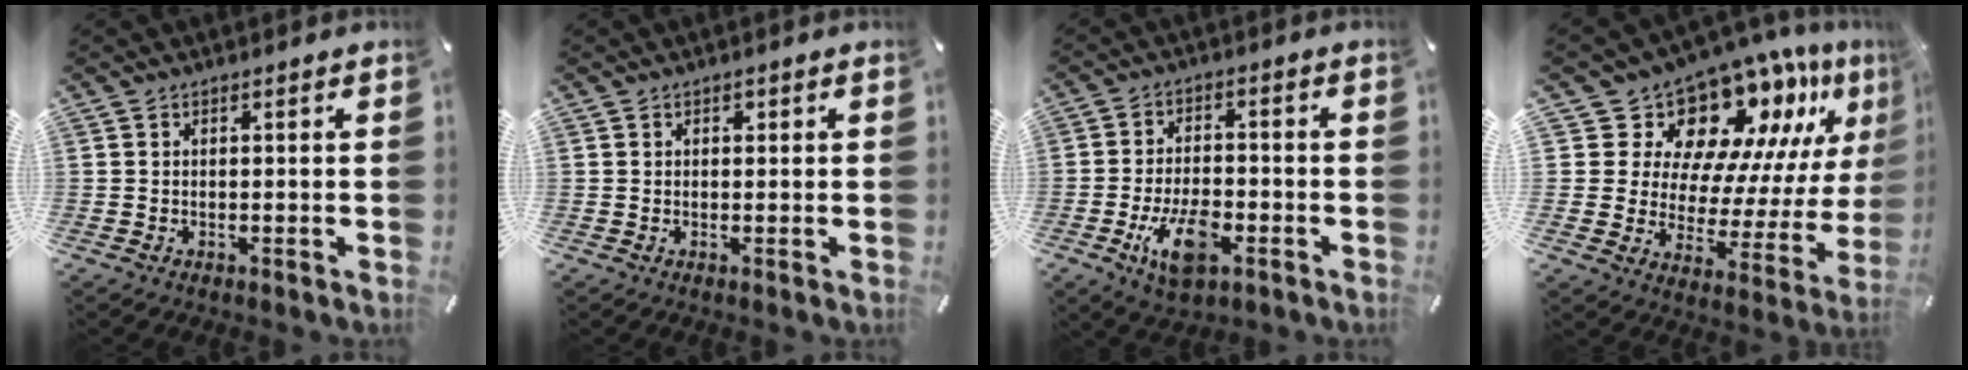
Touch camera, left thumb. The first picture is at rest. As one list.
[{"total": 0.7, "force": [0.3, 0.7, 0.2], "torque": [-0.005, 0.003, 0.005]}, {"total": 10.1, "force": [-4.2, 5.3, 7.5], "torque": [-0.144, 0.009, -0.074]}, {"total": 15.2, "force": [12.5, 7.4, 4.5], "torque": [-0.075, -0.126, 0.210]}]